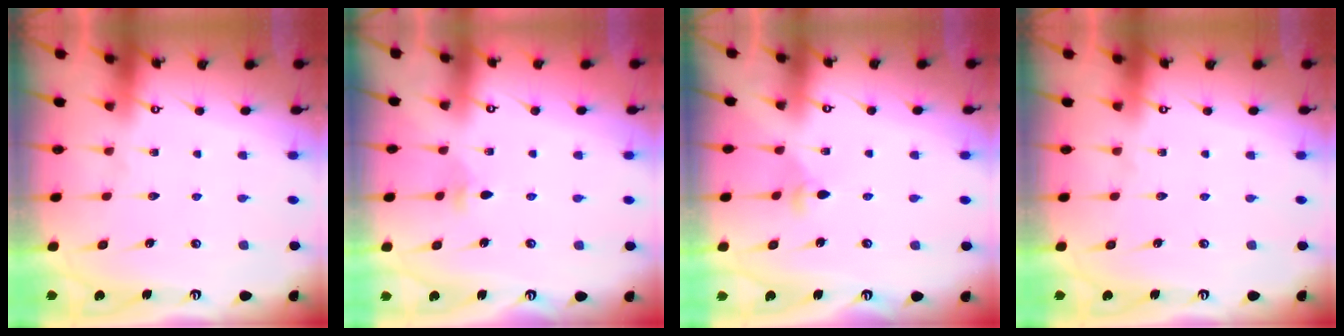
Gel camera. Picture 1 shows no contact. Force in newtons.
{"total": 2.8, "press": 2.7, "slide": 0.8}
{"total": 3.1, "press": 3.1, "slide": 0.4}
{"total": 0.0}